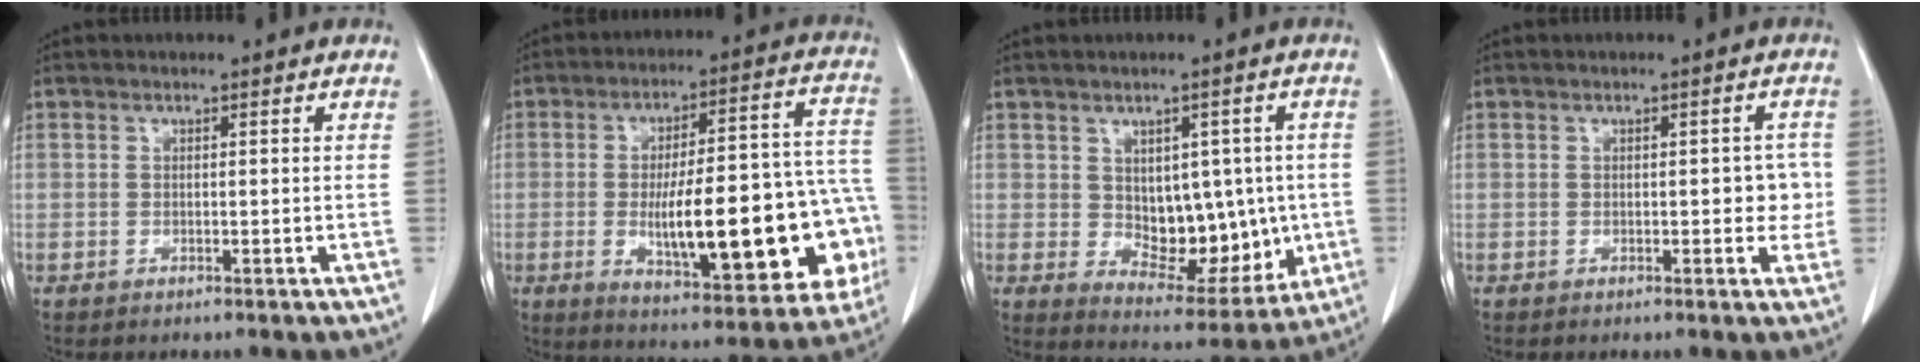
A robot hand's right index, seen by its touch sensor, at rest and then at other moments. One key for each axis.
{"total": 25.3, "fx": -5.1, "fy": 6.6, "fz": 23.8, "tx": -0.278, "ty": 0.026, "tz": -0.053}
{"total": 11.3, "fx": -0.1, "fy": 6.8, "fz": 9.0, "tx": -0.112, "ty": 0.007, "tz": 0.026}
{"total": 3.2, "fx": -0.1, "fy": 1.7, "fz": 2.8, "tx": -0.024, "ty": 0.014, "tz": 0.000}